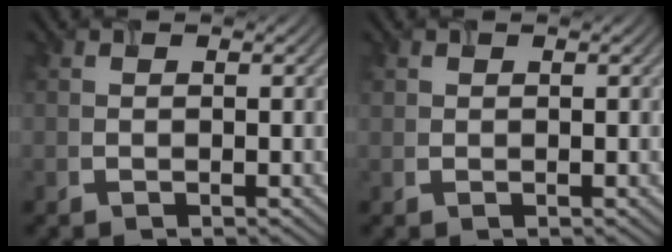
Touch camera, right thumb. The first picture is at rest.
{"total": 0.7, "force": [0.4, 0.5, 0.1], "torque": [-0.002, 0.009, 0.013]}